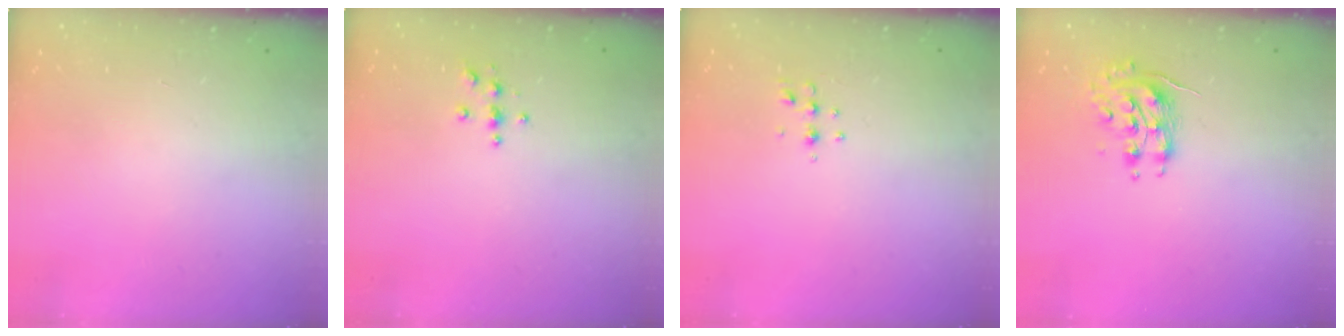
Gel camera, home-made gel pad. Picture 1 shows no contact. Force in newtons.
{"total": 3.8, "press": 3.8, "slide": 0.4}
{"total": 3.8, "press": 3.6, "slide": 1.4}
{"total": 8.6, "press": 8.6, "slide": 0.3}